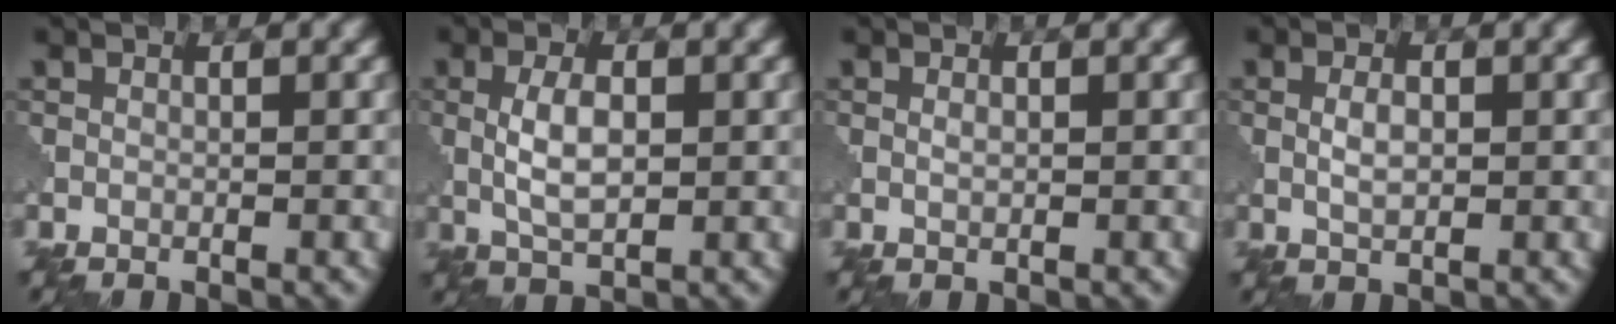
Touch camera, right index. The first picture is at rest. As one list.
[{"total": 3.7, "force": [0.1, 1.7, 3.3], "torque": [-0.071, 0.000, 0.005]}, {"total": 0.6, "force": [0.1, 0.3, 0.5], "torque": [-0.013, 0.001, 0.002]}, {"total": 1.9, "force": [0.1, 1.0, 1.6], "torque": [-0.036, 0.001, 0.002]}]